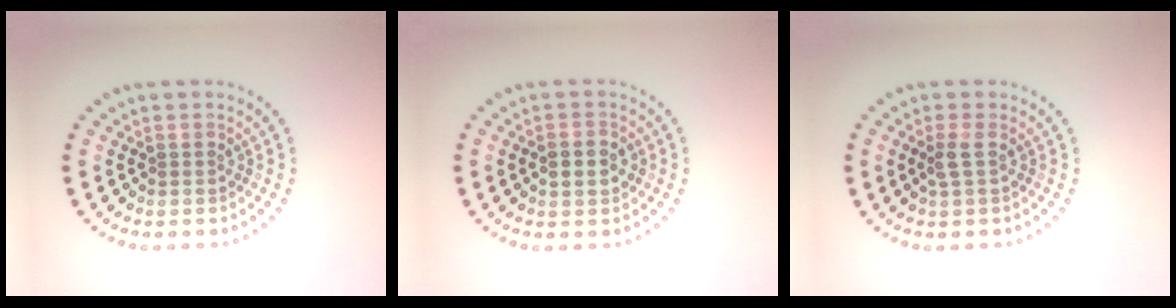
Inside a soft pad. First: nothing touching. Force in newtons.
{"total": 2.7, "press": 2.7, "slide": 0.2}
{"total": 1.2, "press": 1.0, "slide": 0.6}